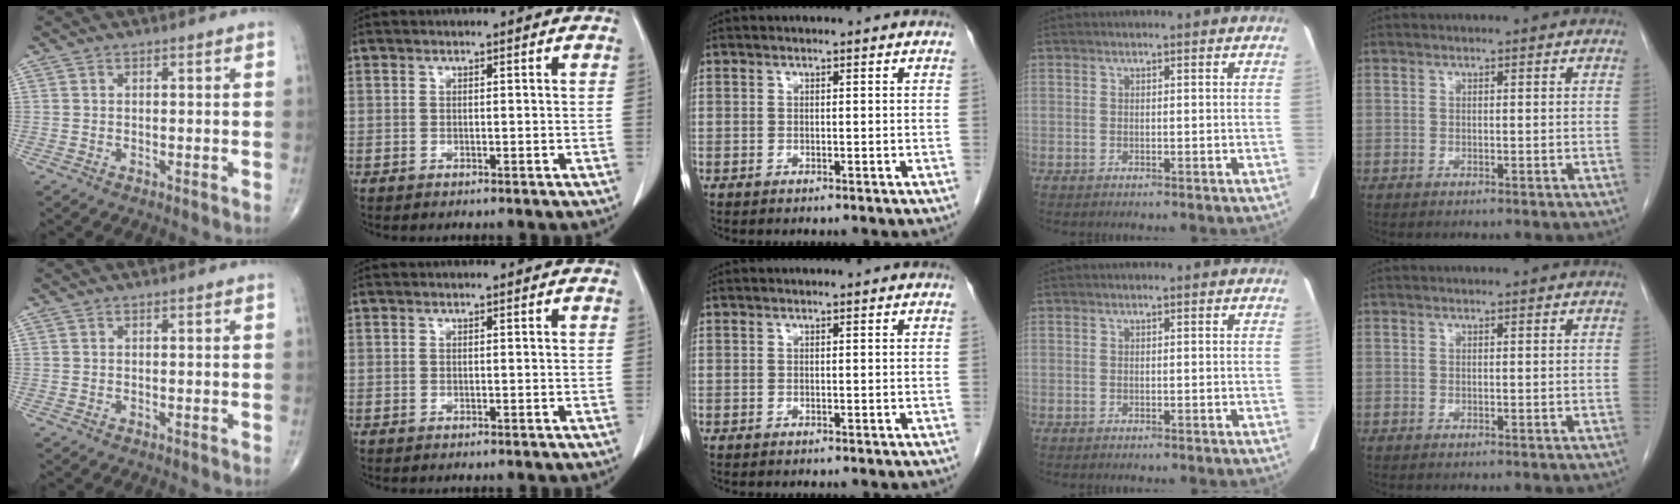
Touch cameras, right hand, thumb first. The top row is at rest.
{}